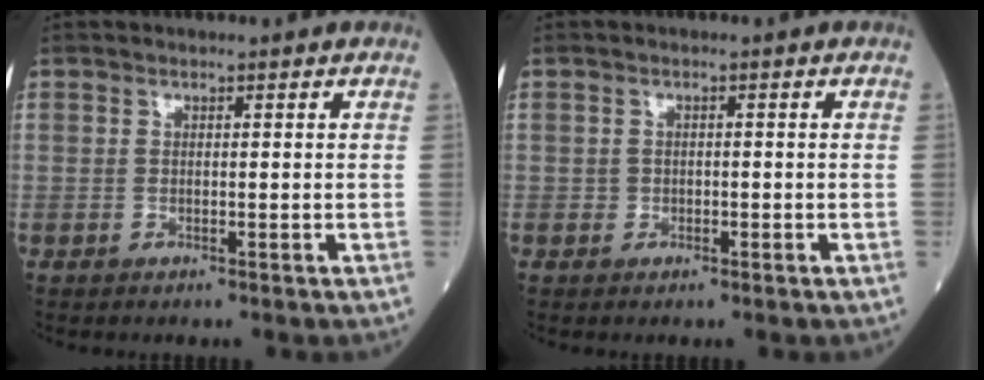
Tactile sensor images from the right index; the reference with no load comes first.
{"total": 0.7, "force": [-0.2, 0.7, 0.2], "torque": [-0.001, 0.003, -0.001]}